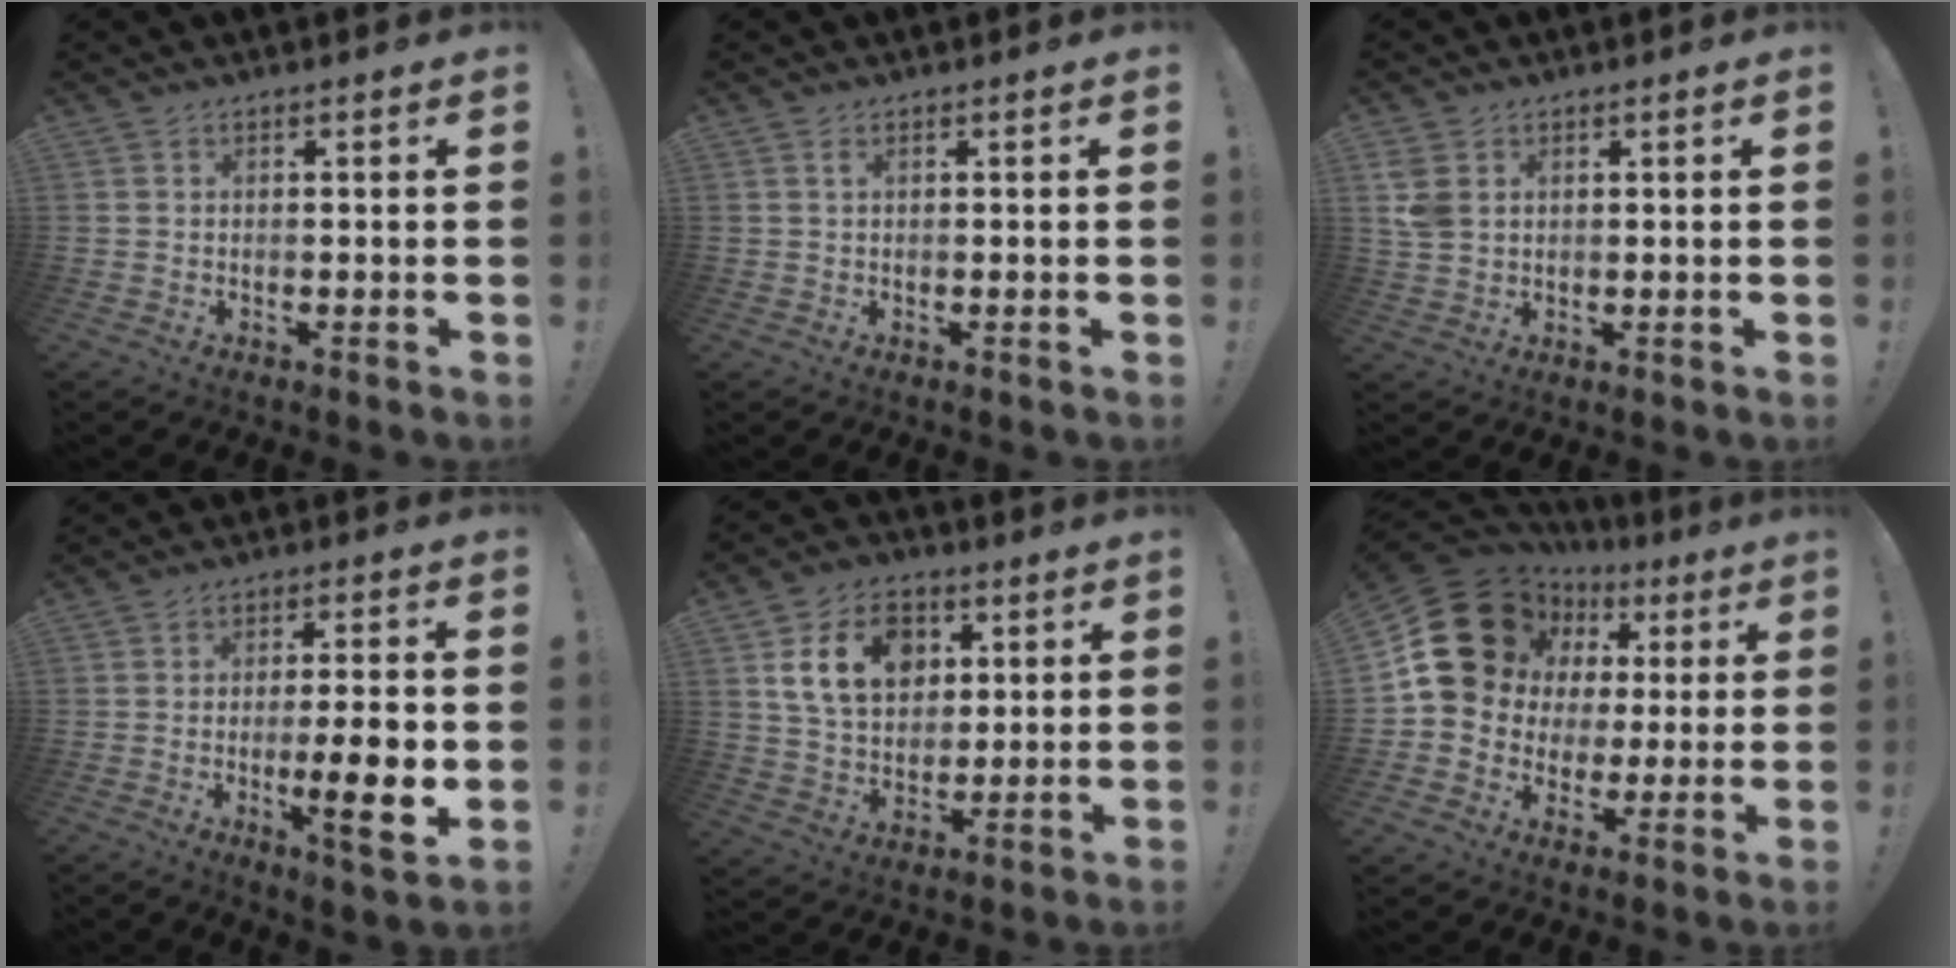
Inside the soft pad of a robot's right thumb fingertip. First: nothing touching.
{"total": 0.8, "force": [0.3, 0.3, 0.7], "torque": [-0.016, 0.002, 0.005]}
{"total": 5.7, "force": [2.2, 4.2, 3.3], "torque": [-0.065, -0.005, 0.042]}
{"total": 11.6, "force": [-2.4, 1.8, 11.2], "torque": [-0.157, -0.007, -0.039]}
{"total": 15.6, "force": [5.2, 11.8, 8.8], "torque": [-0.141, -0.009, 0.103]}
{"total": 19.6, "force": [7.3, 15.8, 8.9], "torque": [-0.125, -0.037, 0.161]}